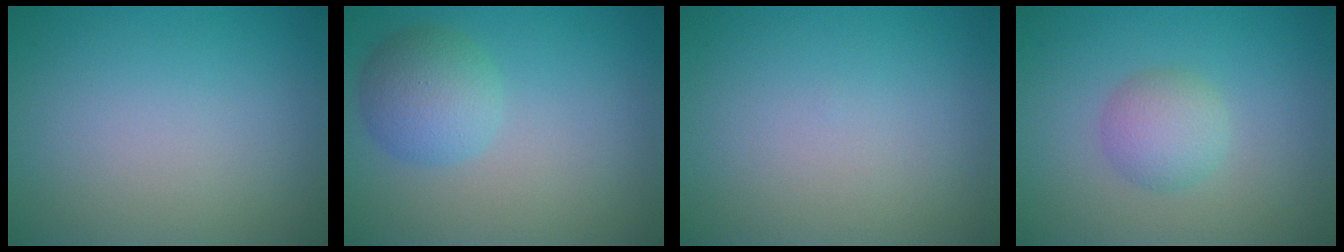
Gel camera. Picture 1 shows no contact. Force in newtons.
{"total": 3.7, "press": 3.7, "slide": 0.2}
{"total": 0.0}
{"total": 2.7, "press": 2.7, "slide": 0.1}